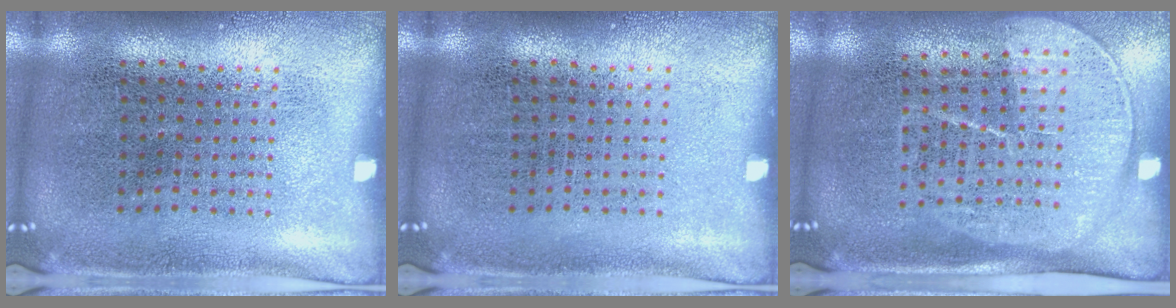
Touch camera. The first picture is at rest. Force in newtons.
{"total": 0.0}
{"total": 1.6, "press": 1.3, "slide": 0.9}